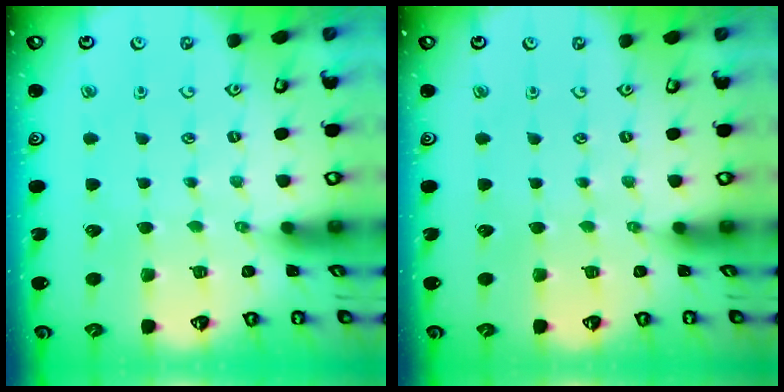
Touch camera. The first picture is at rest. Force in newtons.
{"total": 0.0}